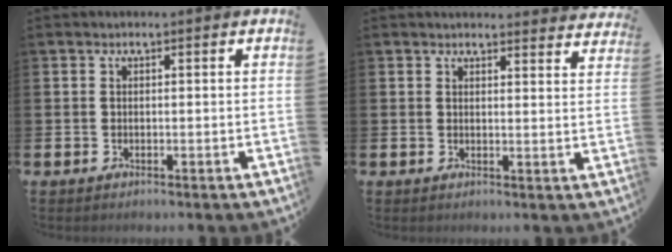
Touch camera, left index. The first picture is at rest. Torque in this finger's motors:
{"motor_torque": [0.84, -1.09, 0.07, 0.02]}